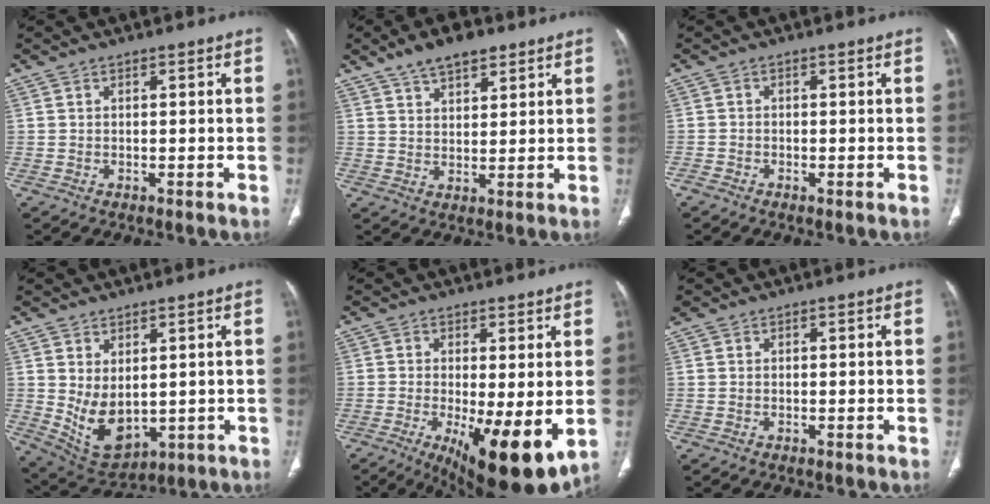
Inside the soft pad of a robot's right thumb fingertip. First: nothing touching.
{"total": 7.1, "force": [4.9, 3.3, 3.9], "torque": [-0.046, -0.017, 0.082]}
{"total": 1.3, "force": [-1.0, 0.5, 0.6], "torque": [-0.009, 0.000, -0.022]}
{"total": 9.1, "force": [0.7, 5.6, 7.1], "torque": [-0.109, -0.015, 0.044]}
{"total": 13.3, "force": [-2.9, 4.0, 12.4], "torque": [-0.181, -0.028, -0.032]}
{"total": 0.6, "force": [0.4, 0.4, 0.0], "torque": [0.001, 0.007, 0.006]}